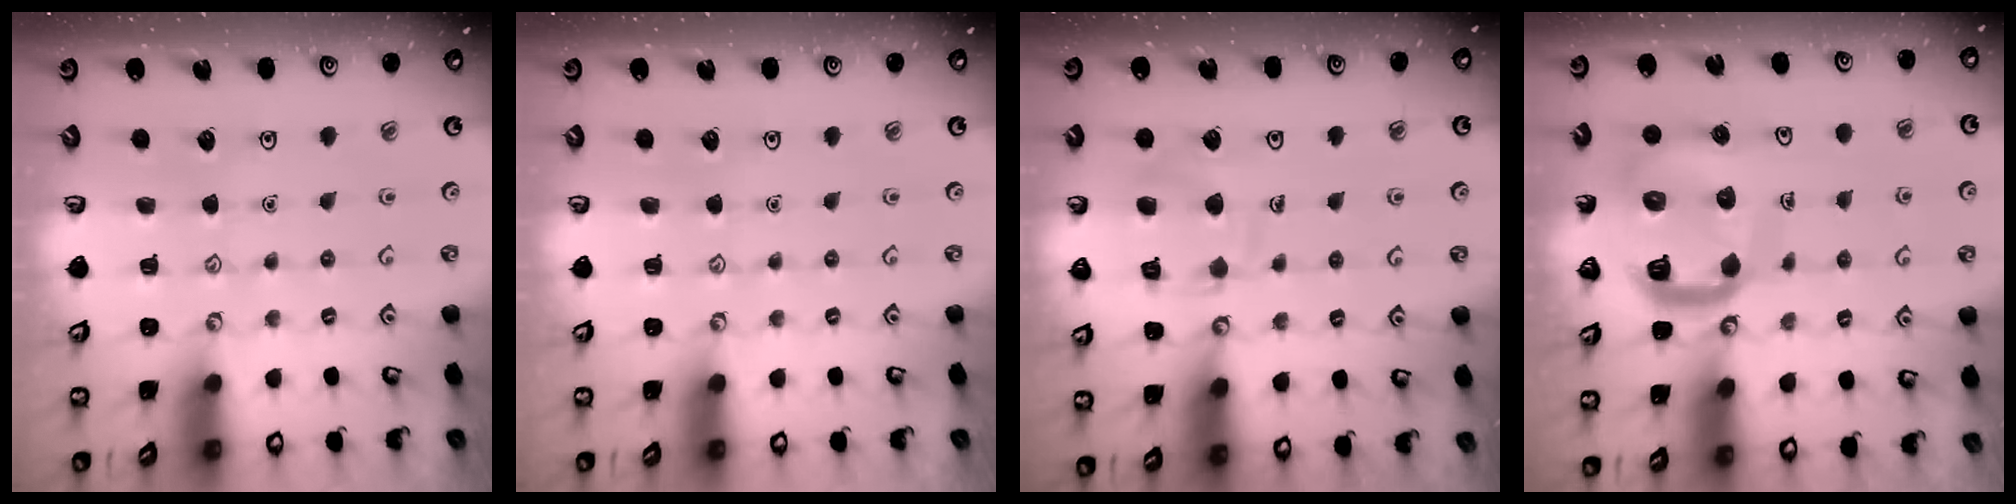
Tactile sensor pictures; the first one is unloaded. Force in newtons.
{"total": 0.0}
{"total": 10.3, "press": 10.2, "slide": 0.7}
{"total": 13.6, "press": 13.5, "slide": 1.6}